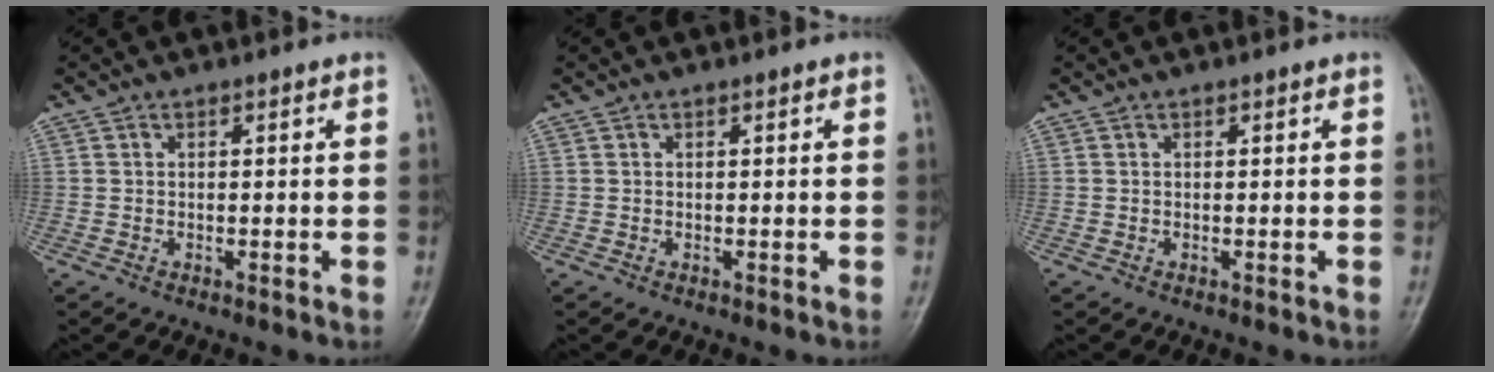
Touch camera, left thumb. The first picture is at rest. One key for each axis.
{"total": 0.0}
{"total": 0.0}